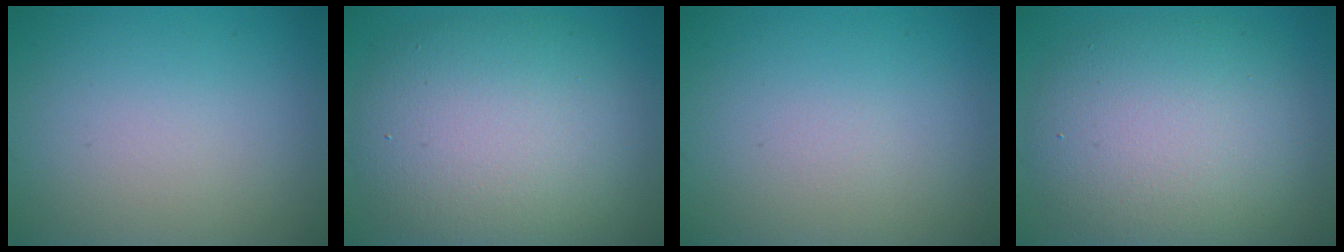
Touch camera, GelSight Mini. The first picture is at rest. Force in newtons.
{"total": 10.4, "press": 10.4, "slide": 0.2}
{"total": 0.0}
{"total": 9.3, "press": 9.3, "slide": 0.7}